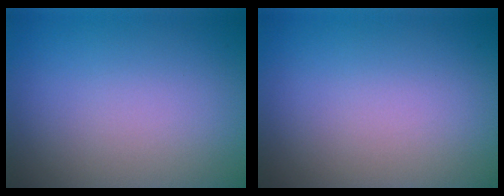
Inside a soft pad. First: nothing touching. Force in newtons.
{"total": 0.0}